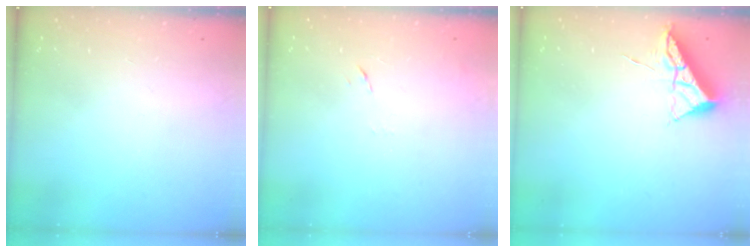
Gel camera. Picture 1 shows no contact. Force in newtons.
{"total": 7.2, "press": 7.2, "slide": 0.6}
{"total": 6.6, "press": 6.6, "slide": 0.7}